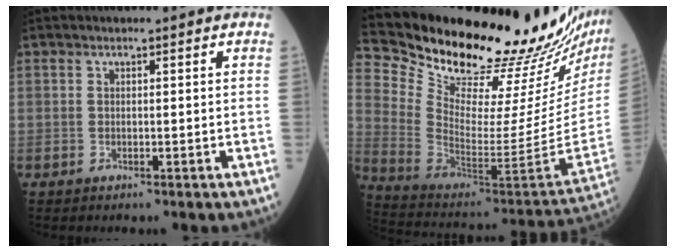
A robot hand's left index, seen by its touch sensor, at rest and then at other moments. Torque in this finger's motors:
{"motor_torque": [1.03, -1.11, 0.34, 0.01]}